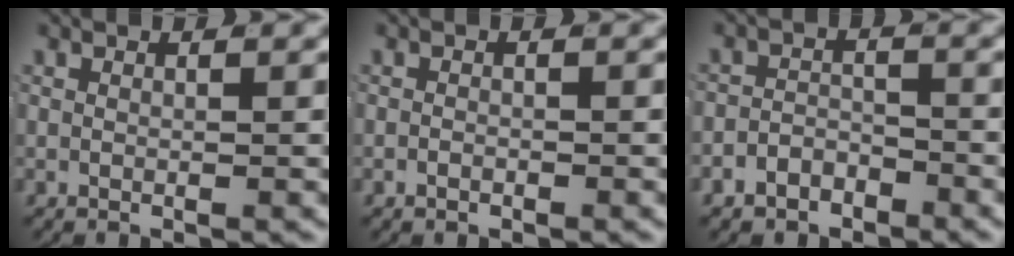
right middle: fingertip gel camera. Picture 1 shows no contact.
{"total": 0.5, "force": [-0.5, 0.2, 0.2], "torque": [-0.003, -0.002, -0.007]}
{"total": 3.7, "force": [-2.9, 2.3, 0.5], "torque": [0.000, -0.003, -0.055]}